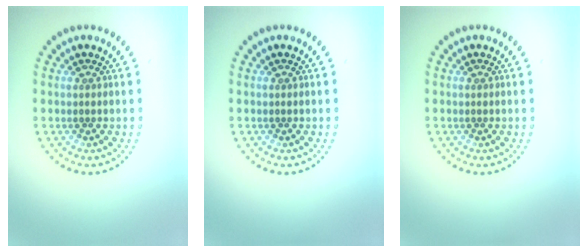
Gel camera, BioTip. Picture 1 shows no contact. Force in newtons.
{"total": 0.0}
{"total": 0.0}